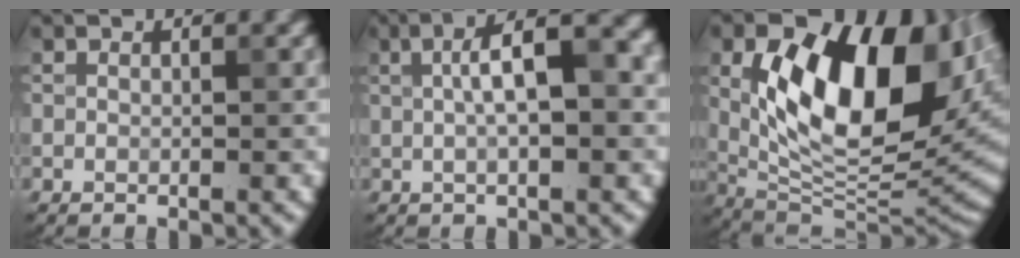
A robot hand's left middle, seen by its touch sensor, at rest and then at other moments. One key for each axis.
{"total": 8.0, "fx": 1.1, "fy": 2.8, "fz": 7.4, "tx": -0.112, "ty": 0.023, "tz": 0.018}
{"total": 14.7, "fx": 2.8, "fy": 7.9, "fz": 12.1, "tx": -0.178, "ty": -0.006, "tz": 0.053}